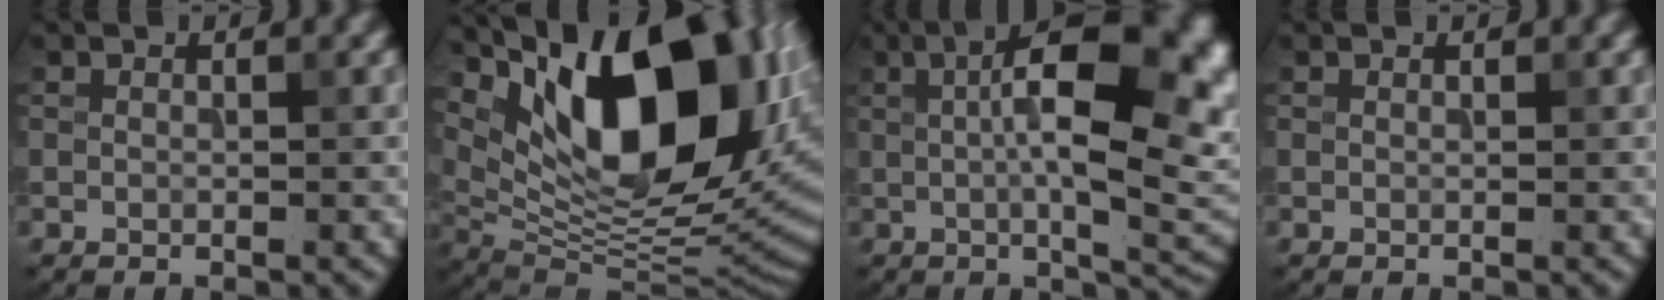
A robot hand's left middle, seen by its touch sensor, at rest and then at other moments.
{"total": 17.2, "force": [7.2, 8.2, 13.4], "torque": [-0.196, 0.005, 0.122]}
{"total": 14.3, "force": [2.5, 5.3, 13.0], "torque": [-0.162, 0.018, 0.029]}
{"total": 0.0}